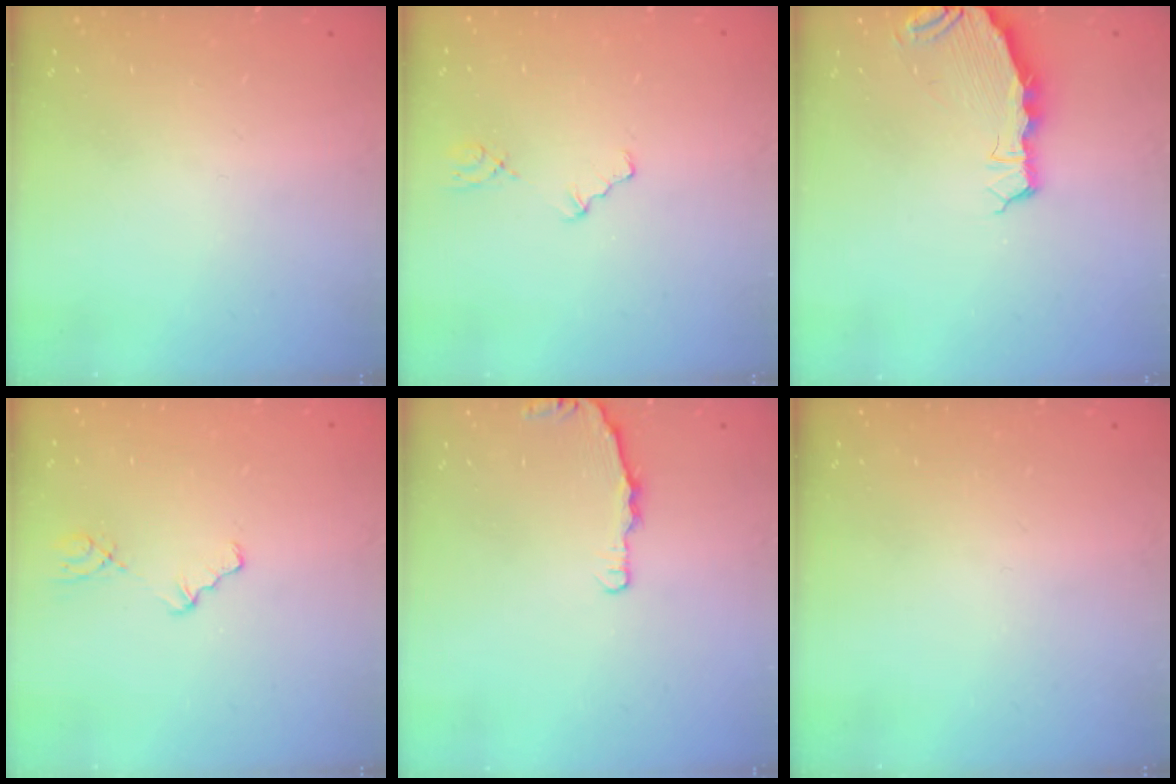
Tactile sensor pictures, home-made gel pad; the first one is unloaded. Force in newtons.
{"total": 1.2, "press": 1.2, "slide": 0.3}
{"total": 7.3, "press": 5.5, "slide": 4.8}
{"total": 2.2, "press": 2.2, "slide": 0.2}
{"total": 3.2, "press": 3.2, "slide": 0.4}
{"total": 0.0}